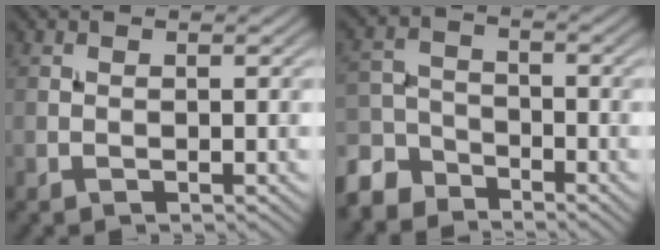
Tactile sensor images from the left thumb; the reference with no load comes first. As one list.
[{"total": 5.6, "force": [-4.6, 2.7, 1.7], "torque": [-0.041, -0.002, -0.107]}]